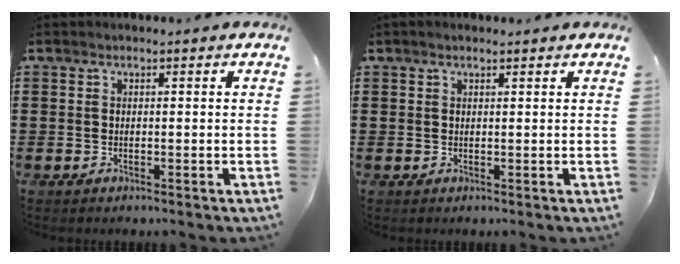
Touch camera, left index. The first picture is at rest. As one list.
[{"total": 0.6, "force": [0.5, 0.1, 0.3], "torque": [-0.009, 0.001, 0.010]}]